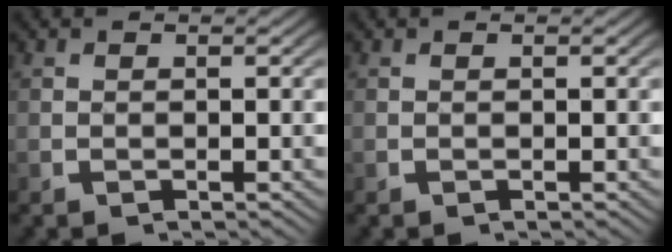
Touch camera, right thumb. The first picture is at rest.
{"total": 0.0}